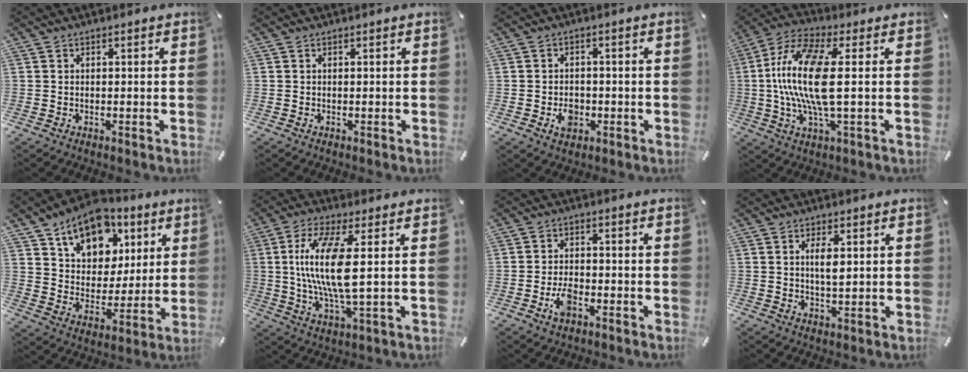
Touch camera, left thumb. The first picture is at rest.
{"total": 0.0}
{"total": 4.7, "force": [-1.5, 3.7, 2.5], "torque": [-0.038, 0.003, -0.025]}
{"total": 16.2, "force": [0.4, 4.7, 15.5], "torque": [-0.327, -0.018, -0.004]}
{"total": 14.5, "force": [8.5, 10.2, 5.9], "torque": [-0.088, -0.047, 0.155]}
{"total": 14.2, "force": [1.4, 3.4, 13.7], "torque": [-0.293, -0.016, 0.014]}
{"total": 5.1, "force": [-2.3, 2.8, 3.6], "torque": [-0.075, 0.008, -0.043]}
{"total": 3.9, "force": [1.0, 1.1, 3.6], "torque": [-0.067, -0.001, 0.013]}